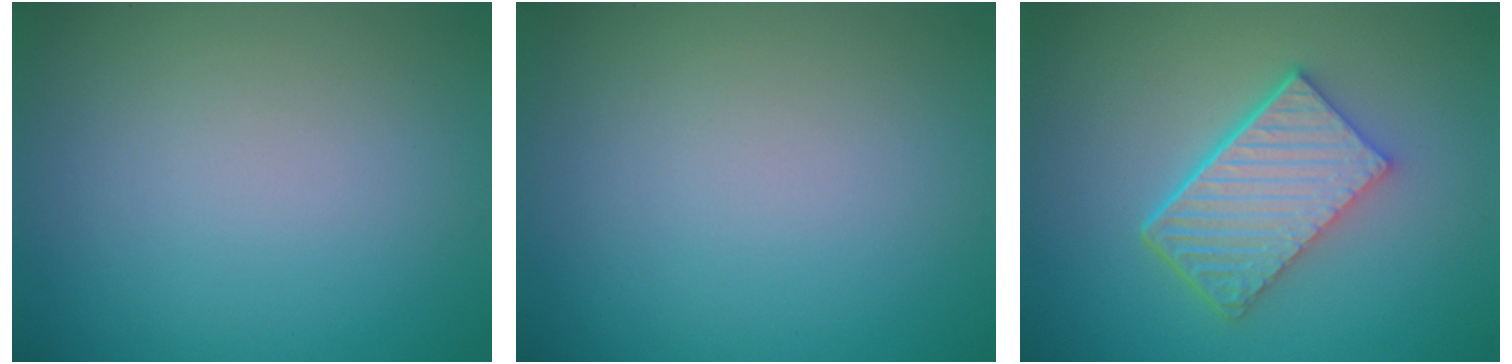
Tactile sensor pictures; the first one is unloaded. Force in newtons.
{"total": 0.0}
{"total": 6.0, "press": 4.4, "slide": 4.0}